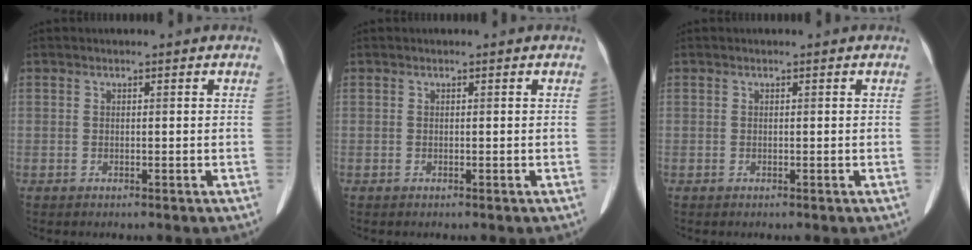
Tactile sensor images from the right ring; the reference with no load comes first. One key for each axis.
{"total": 0.0}
{"total": 0.0}